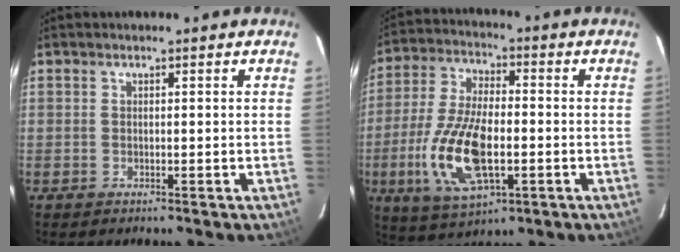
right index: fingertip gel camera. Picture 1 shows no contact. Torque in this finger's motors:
{"motor_torque": [2.14, 0.00, 0.48, 0.17]}